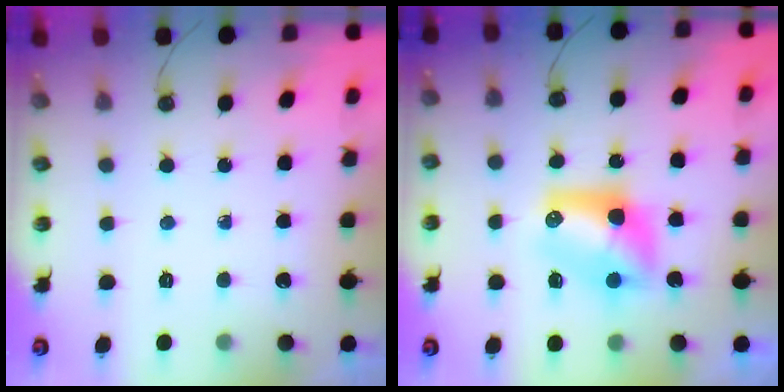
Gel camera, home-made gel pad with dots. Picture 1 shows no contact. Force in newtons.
{"total": 10.5, "press": 10.4, "slide": 1.5}